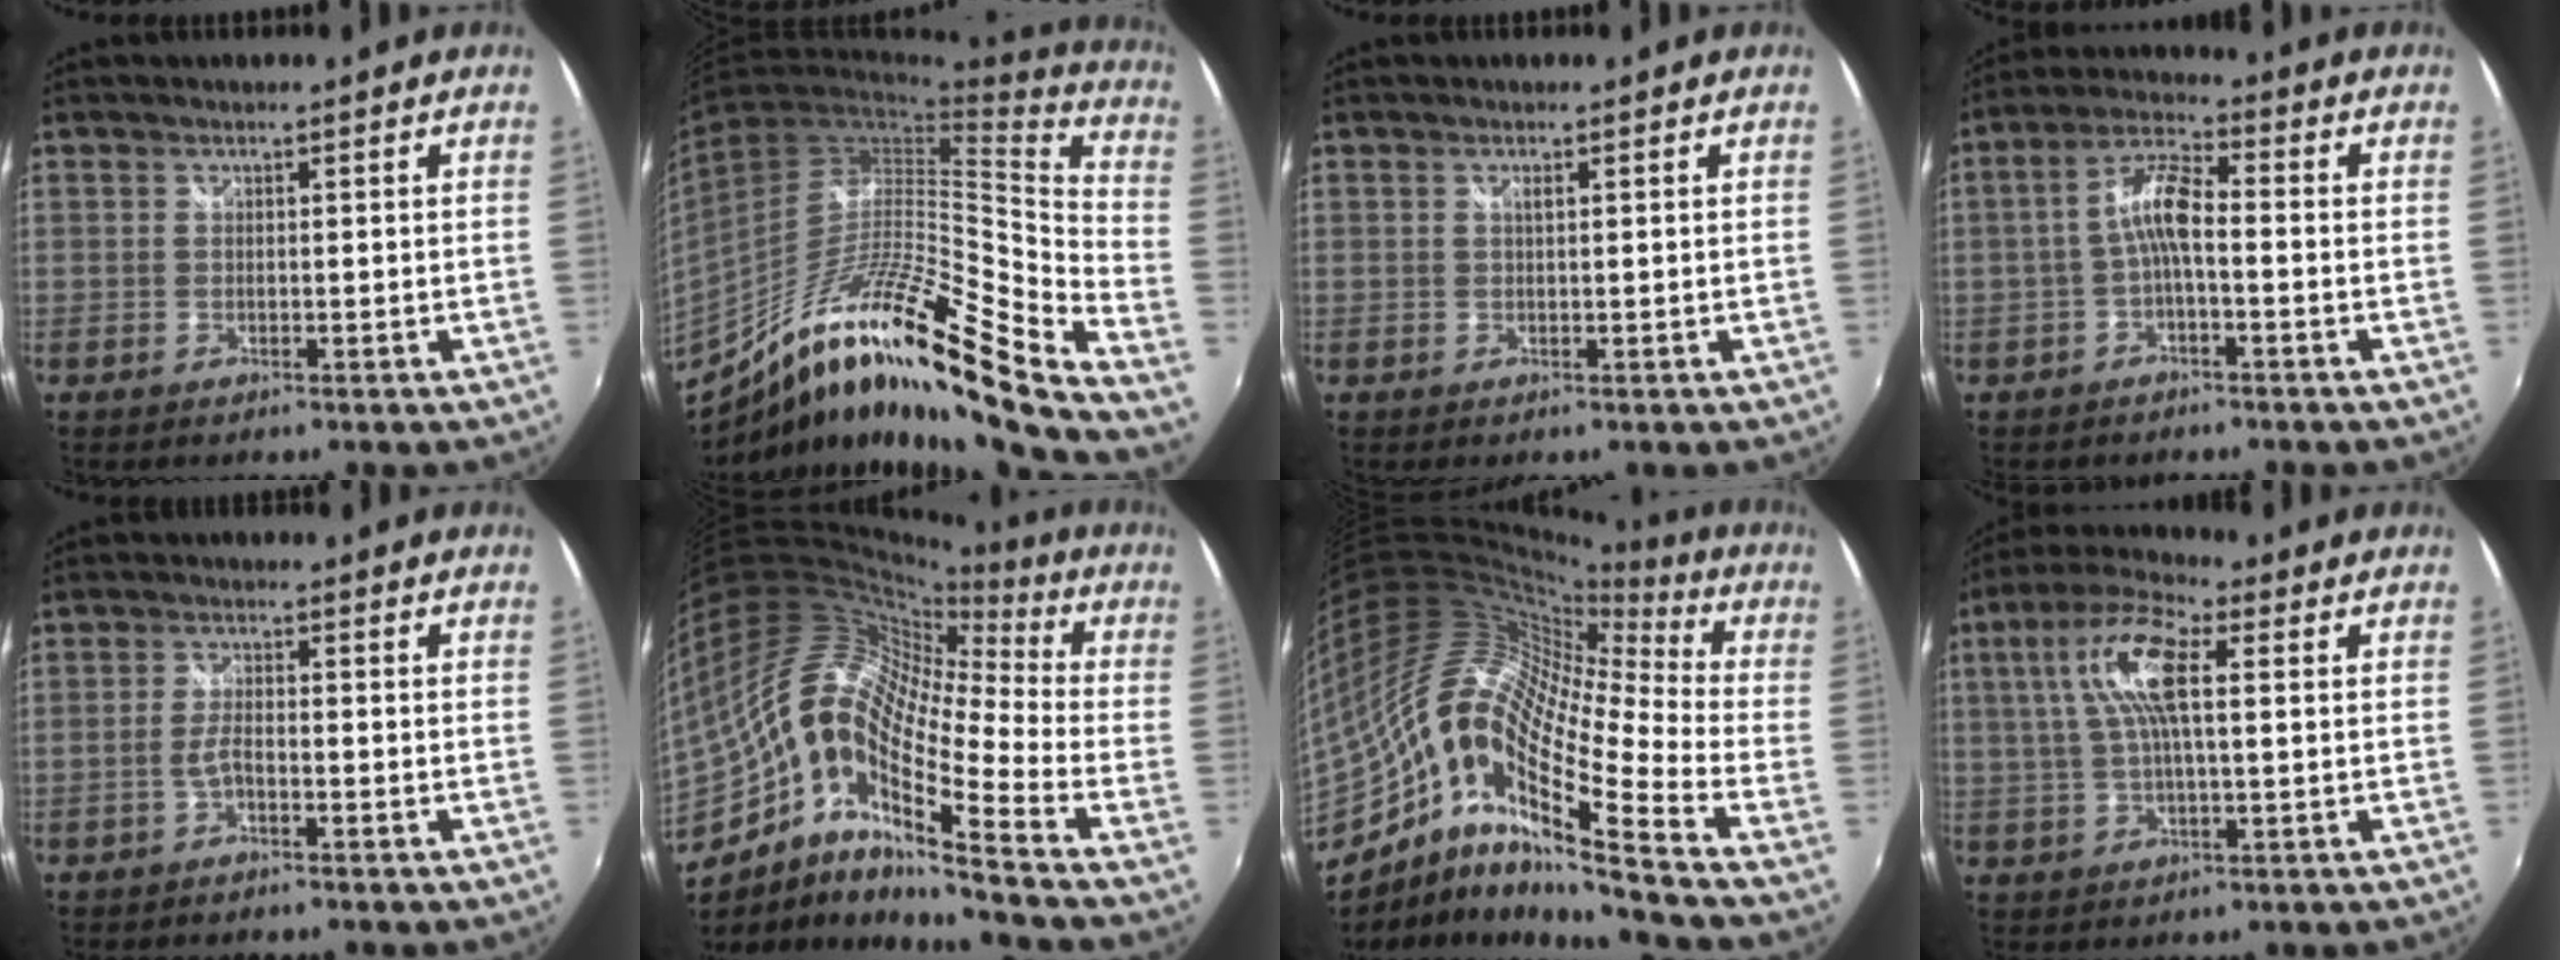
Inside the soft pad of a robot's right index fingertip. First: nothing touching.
{"total": 22.9, "force": [-13.6, 2.4, 18.3], "torque": [-0.270, -0.022, -0.245]}
{"total": 0.7, "force": [0.3, 0.1, 0.6], "torque": [-0.012, 0.000, 0.006]}
{"total": 6.4, "force": [-1.3, 1.7, 6.1], "torque": [-0.131, 0.017, -0.027]}
{"total": 2.4, "force": [-1.4, 0.4, 1.9], "torque": [-0.047, 0.006, -0.030]}
{"total": 20.0, "force": [-3.2, 6.2, 18.7], "torque": [-0.319, -0.013, -0.086]}
{"total": 19.0, "force": [-4.8, 4.8, 17.7], "torque": [-0.293, -0.018, -0.111]}
{"total": 11.5, "force": [2.9, 3.6, 10.6], "torque": [-0.210, 0.021, 0.050]}